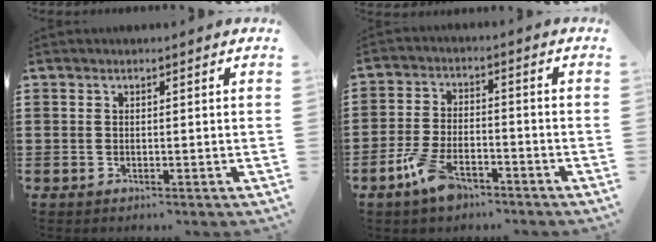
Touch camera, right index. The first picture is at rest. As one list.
[{"total": 6.9, "force": [-4.7, 2.8, 4.3], "torque": [-0.100, 0.003, -0.090]}]